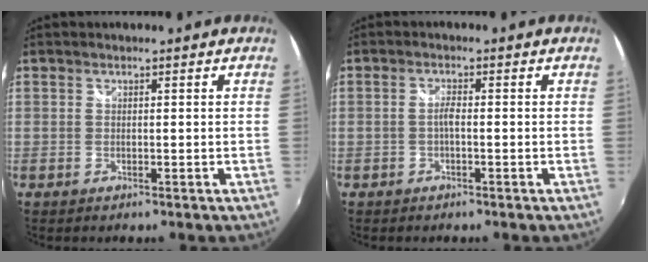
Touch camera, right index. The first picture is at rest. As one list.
[{"total": 1.5, "force": [-0.5, 0.2, 1.4], "torque": [-0.028, 0.003, -0.012]}]